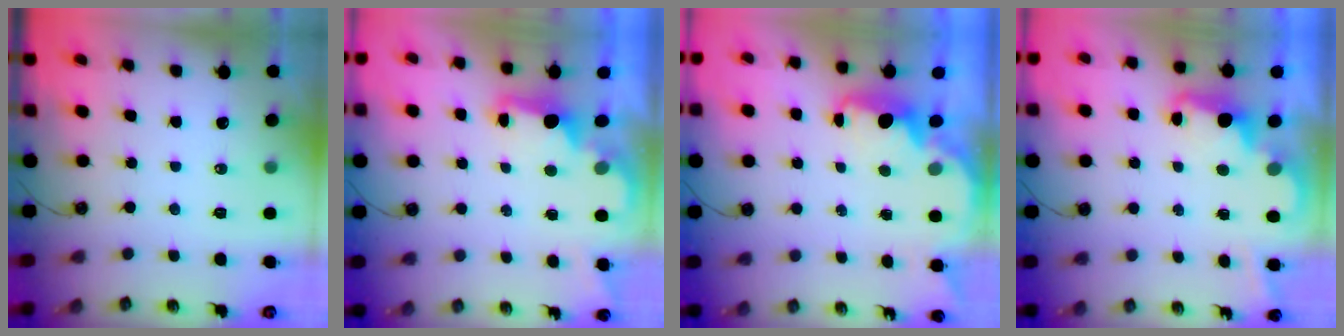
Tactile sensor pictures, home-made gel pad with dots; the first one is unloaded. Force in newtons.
{"total": 2.3, "press": 2.2, "slide": 0.7}
{"total": 2.3, "press": 2.3, "slide": 0.4}
{"total": 2.5, "press": 2.4, "slide": 0.5}